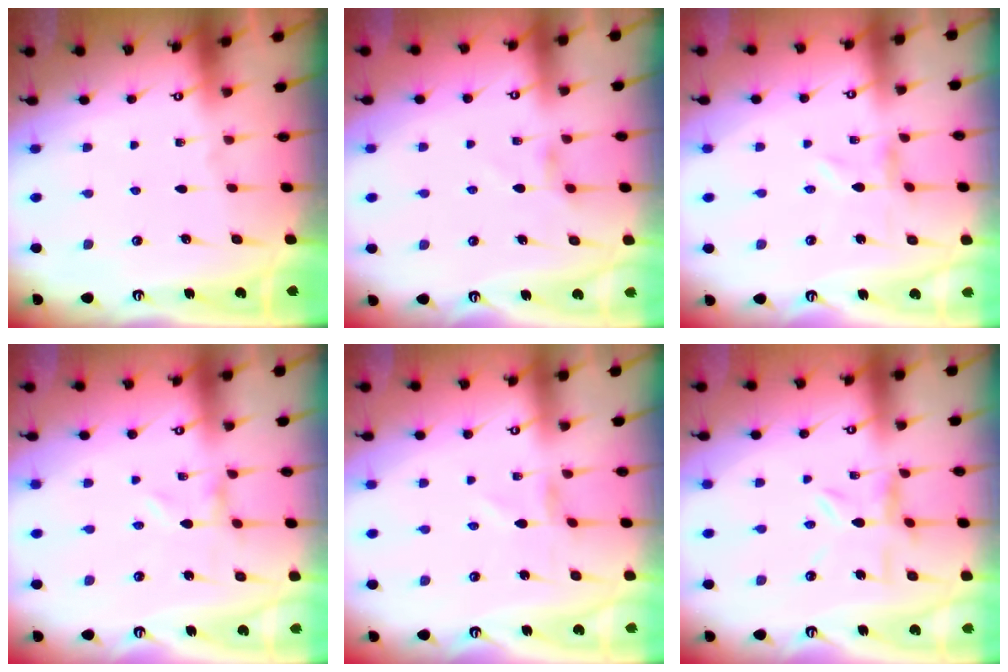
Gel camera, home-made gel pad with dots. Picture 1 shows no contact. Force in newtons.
{"total": 2.7, "press": 2.7, "slide": 0.4}
{"total": 0.0}
{"total": 0.0}
{"total": 0.0}
{"total": 6.9, "press": 6.9, "slide": 0.5}